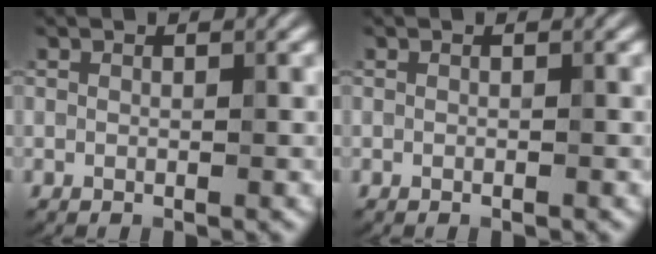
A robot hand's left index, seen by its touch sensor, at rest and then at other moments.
{"total": 0.0}